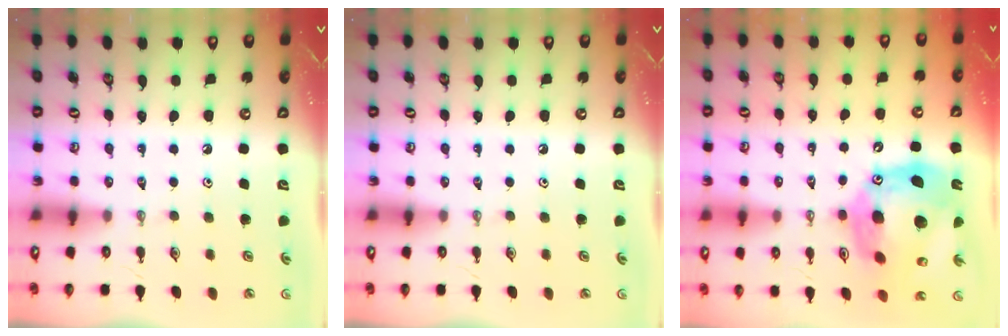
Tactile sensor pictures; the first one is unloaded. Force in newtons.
{"total": 0.0}
{"total": 23.3, "press": 23.2, "slide": 2.2}